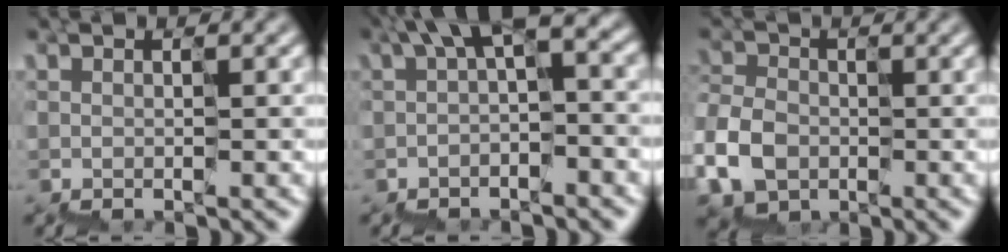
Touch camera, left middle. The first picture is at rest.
{"total": 4.1, "force": [0.9, 1.6, 3.7], "torque": [-0.065, 0.012, 0.006]}
{"total": 4.3, "force": [-3.0, 2.9, 0.8], "torque": [-0.038, -0.012, -0.062]}